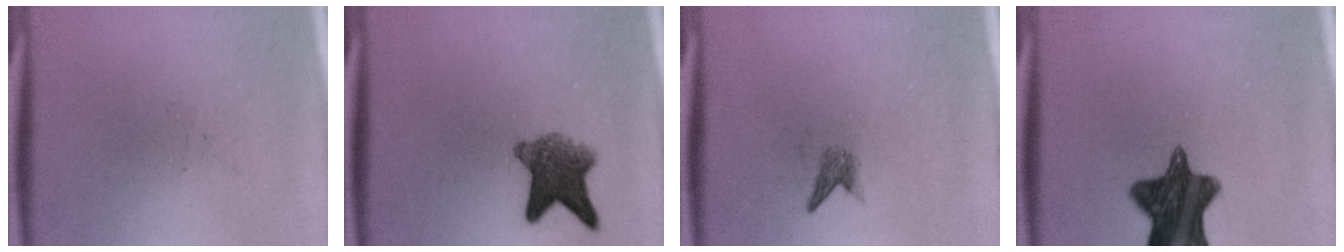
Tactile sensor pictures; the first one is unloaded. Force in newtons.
{"total": 6.8}
{"total": 1.3}
{"total": 11.6}